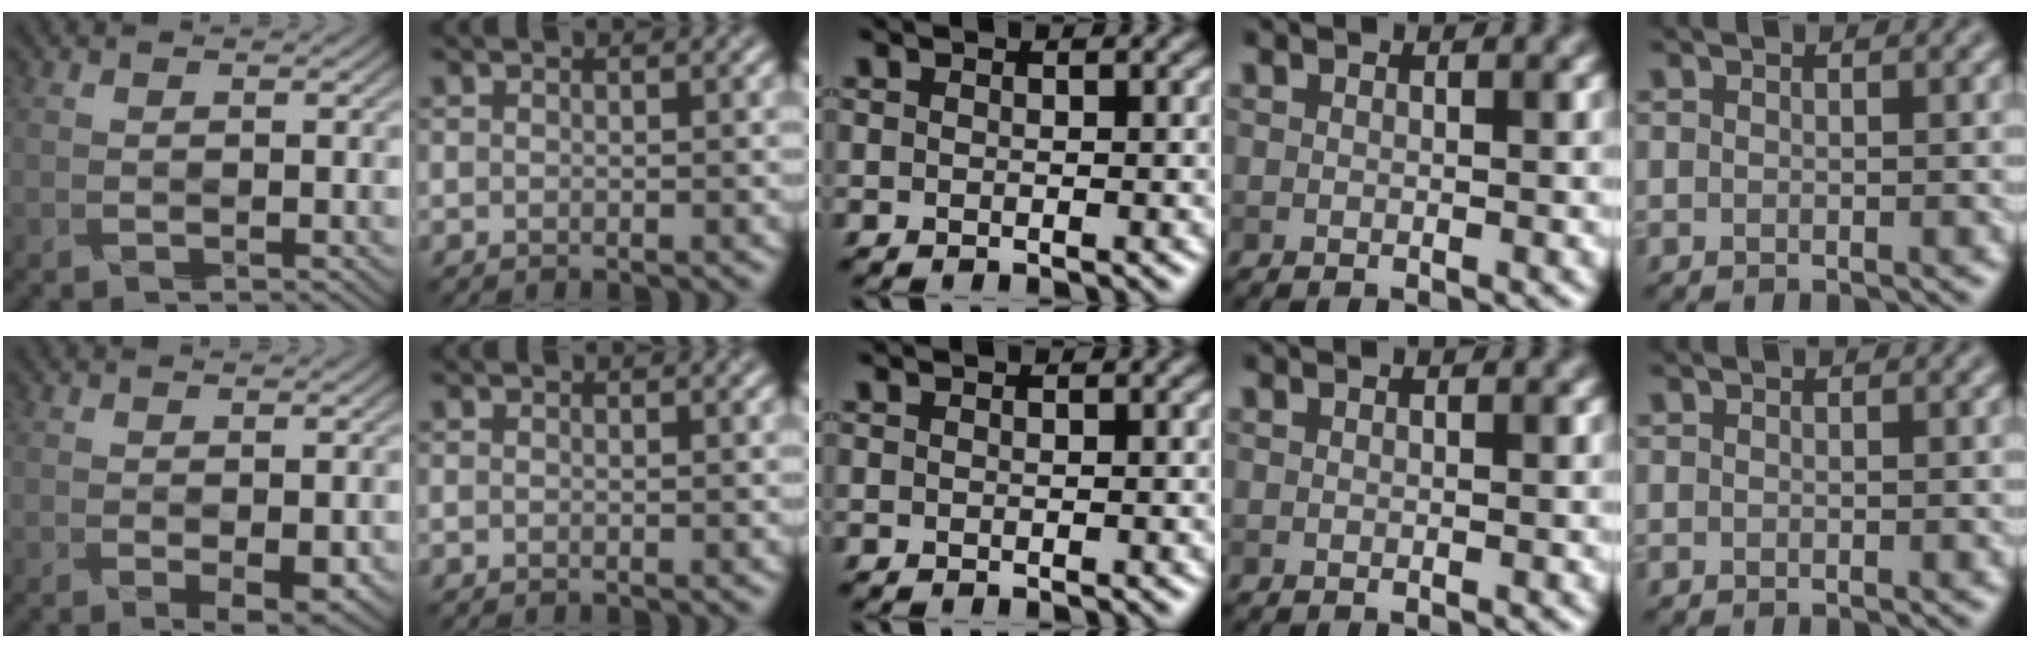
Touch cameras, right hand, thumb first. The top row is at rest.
{"thumb": {"total": 3.1, "force": [-0.6, 1.2, 2.8], "torque": [-0.046, -0.005, 0.000]}}